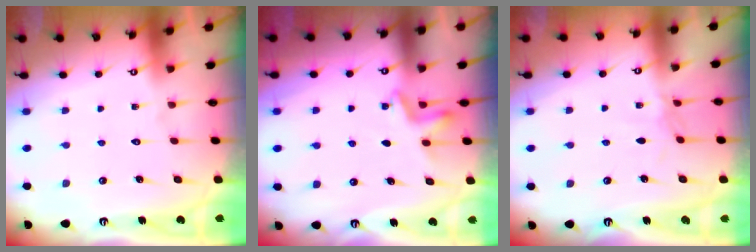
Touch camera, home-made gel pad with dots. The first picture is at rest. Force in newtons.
{"total": 4.3, "press": 4.1, "slide": 1.3}
{"total": 2.3, "press": 2.3, "slide": 0.5}